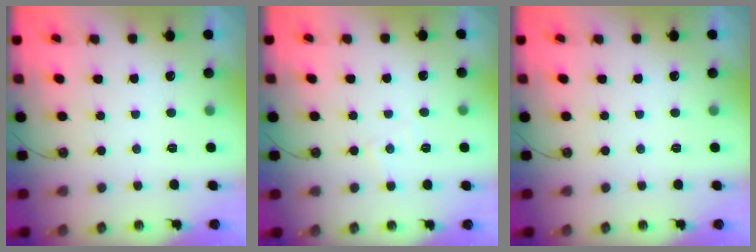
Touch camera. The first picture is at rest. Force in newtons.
{"total": 3.8, "press": 3.7, "slide": 0.6}
{"total": 0.0}